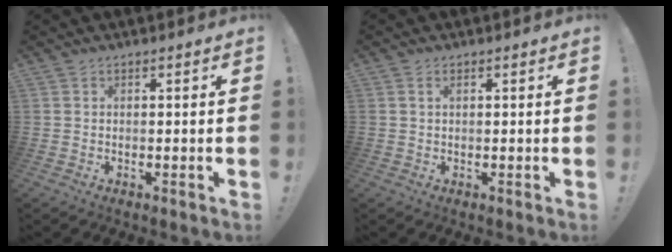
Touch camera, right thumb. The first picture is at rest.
{"total": 1.0, "force": [0.4, 0.4, 0.8], "torque": [-0.019, 0.003, 0.007]}